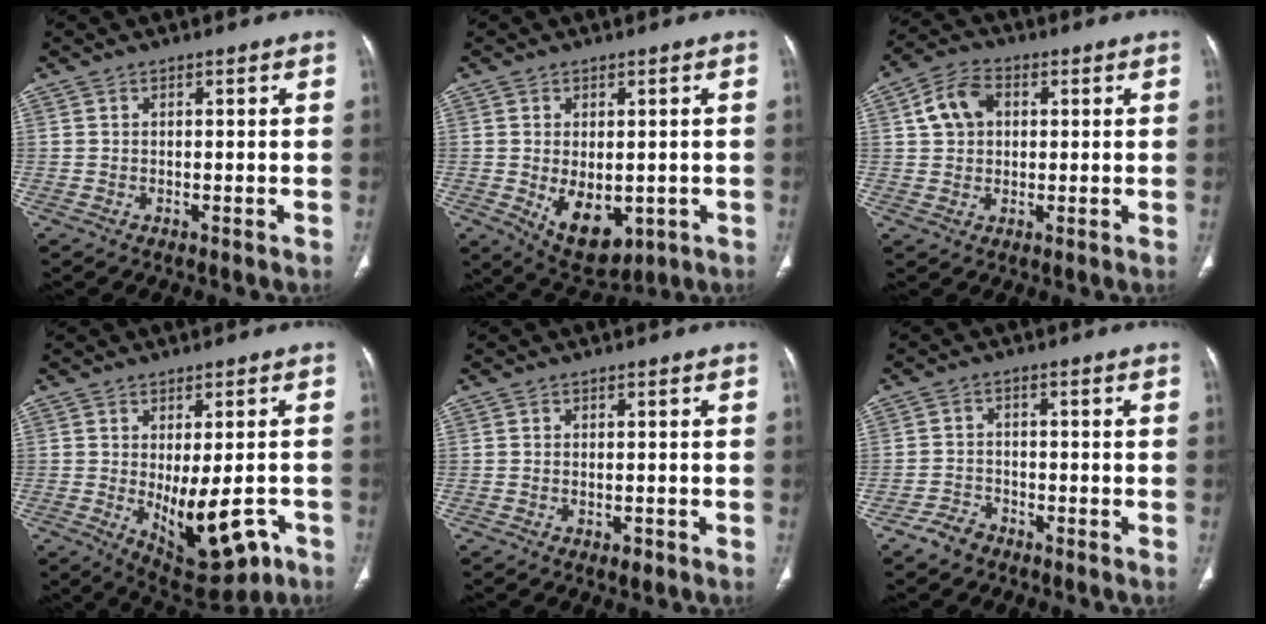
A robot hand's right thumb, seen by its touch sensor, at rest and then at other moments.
{"total": 9.6, "force": [-1.9, 5.9, 7.4], "torque": [-0.096, -0.012, -0.006]}
{"total": 7.2, "force": [1.7, 5.4, 4.4], "torque": [-0.073, 0.011, 0.025]}
{"total": 12.8, "force": [-4.2, 5.8, 10.6], "torque": [-0.123, -0.001, -0.039]}
{"total": 1.4, "force": [-0.8, 0.8, 0.9], "torque": [-0.015, 0.004, -0.008]}
{"total": 3.6, "force": [-2.8, 2.2, 0.9], "torque": [-0.019, 0.018, -0.051]}